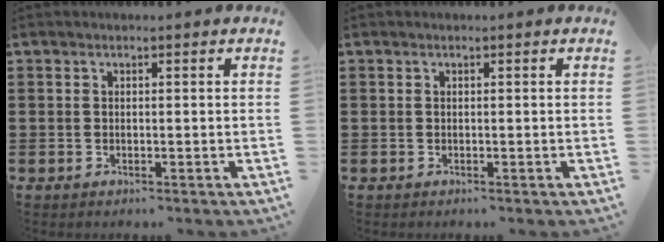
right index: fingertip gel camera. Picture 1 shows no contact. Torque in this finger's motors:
{"motor_torque": [-0.63, 1.51, 0.00, 0.00]}